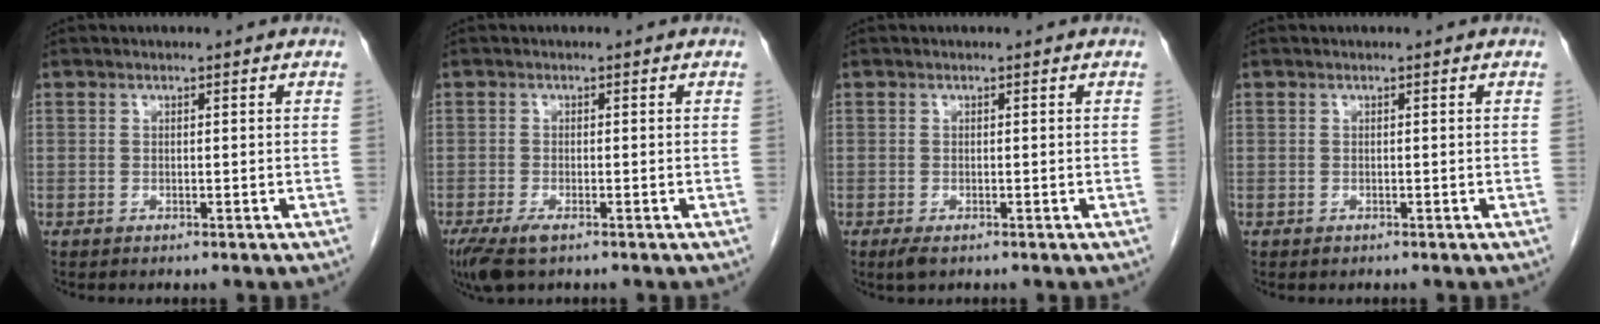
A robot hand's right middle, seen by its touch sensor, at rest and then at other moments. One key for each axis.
{"total": 4.1, "fx": -2.6, "fy": 1.2, "fz": 3.0, "tx": -0.063, "ty": -0.011, "tz": -0.044}
{"total": 1.6, "fx": -0.9, "fy": 0.6, "fz": 1.1, "tx": -0.023, "ty": -0.004, "tz": -0.011}
{"total": 0.0}